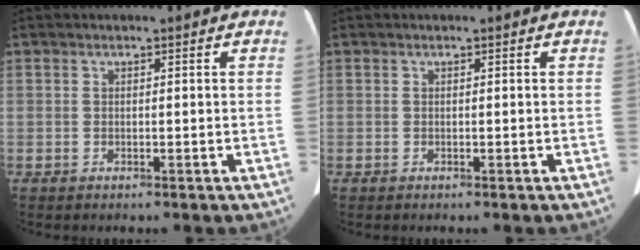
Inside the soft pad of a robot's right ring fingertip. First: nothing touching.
{"total": 0.0}